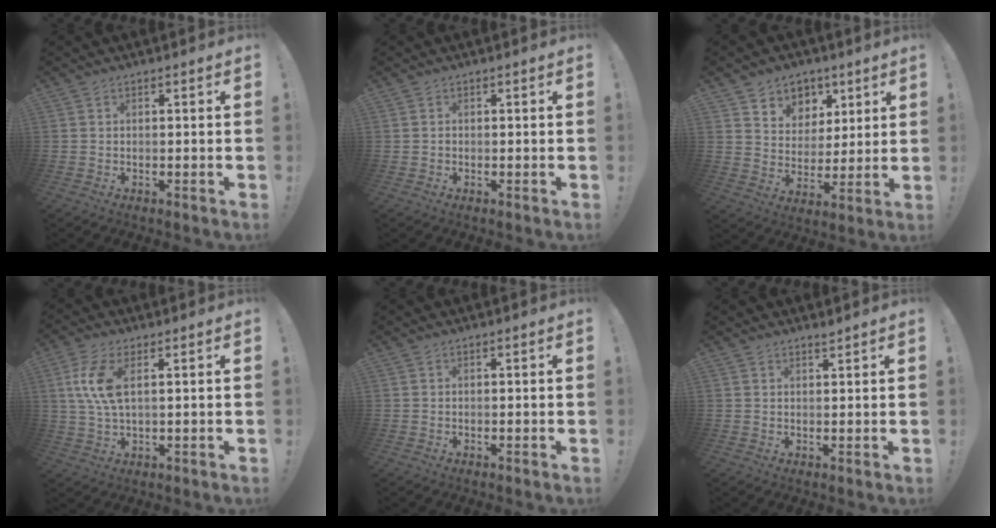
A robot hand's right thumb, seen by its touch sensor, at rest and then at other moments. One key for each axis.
{"total": 0.6, "fx": -0.1, "fy": 0.6, "fz": 0.0, "tx": -0.006, "ty": 0.005, "tz": -0.002}
{"total": 8.2, "fx": 4.1, "fy": 7.0, "fz": 1.3, "tx": -0.017, "ty": -0.037, "tz": 0.084}
{"total": 9.0, "fx": 2.5, "fy": 3.5, "fz": 8.0, "tx": -0.161, "ty": -0.006, "tz": 0.042}
{"total": 0.0}
{"total": 1.3, "fx": 1.3, "fy": 0.1, "fz": 0.2, "tx": -0.001, "ty": -0.007, "tz": 0.024}